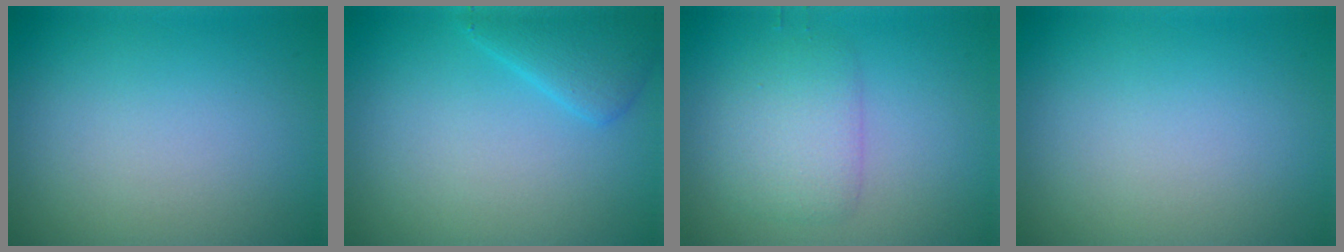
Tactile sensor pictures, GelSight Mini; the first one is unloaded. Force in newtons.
{"total": 2.8, "press": 2.8, "slide": 0.2}
{"total": 2.9, "press": 2.9, "slide": 0.1}
{"total": 0.0}